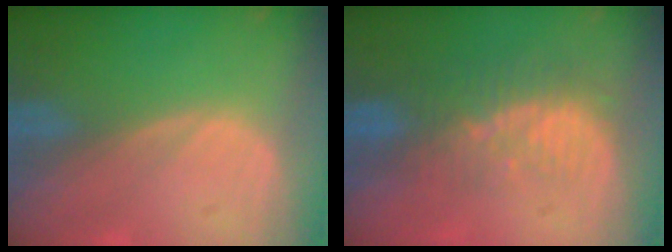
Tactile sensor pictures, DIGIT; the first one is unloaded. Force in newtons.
{"total": 8.2, "press": 7.1, "slide": 4.0}